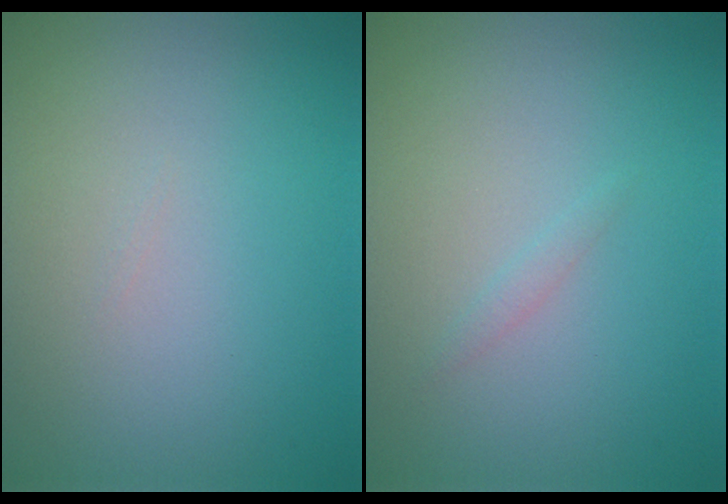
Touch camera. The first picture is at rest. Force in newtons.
{"total": 0.6, "press": 0.6, "slide": 0.0}